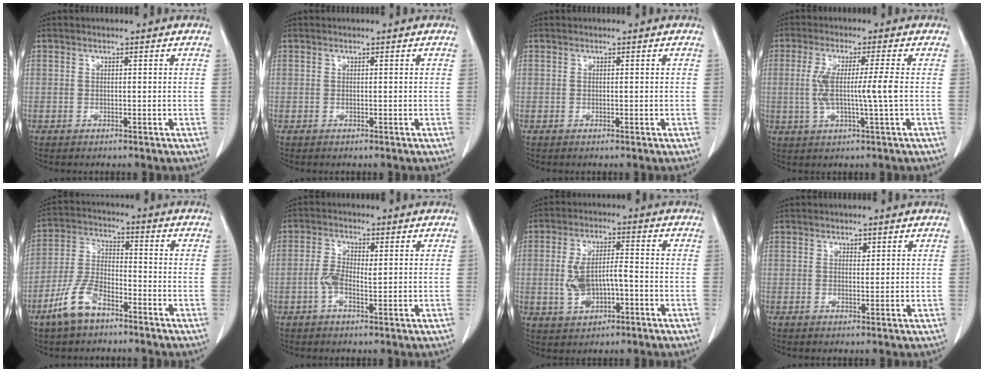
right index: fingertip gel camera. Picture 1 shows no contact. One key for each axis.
{"total": 0.0}
{"total": 0.0}
{"total": 7.9, "fx": -0.2, "fy": -0.3, "fz": 7.9, "tx": -0.158, "ty": 0.002, "tz": -0.005}
{"total": 8.8, "fx": -5.6, "fy": 3.8, "fz": 5.6, "tx": -0.134, "ty": 0.002, "tz": -0.111}
{"total": 3.9, "fx": -0.3, "fy": 1.5, "fz": 3.6, "tx": -0.081, "ty": 0.010, "tz": -0.008}
{"total": 7.4, "fx": -1.6, "fy": 3.5, "fz": 6.3, "tx": -0.130, "ty": 0.011, "tz": -0.020}
{"total": 0.8, "fx": 0.5, "fy": 0.5, "fz": 0.5, "tx": -0.004, "ty": -0.004, "tz": 0.007}